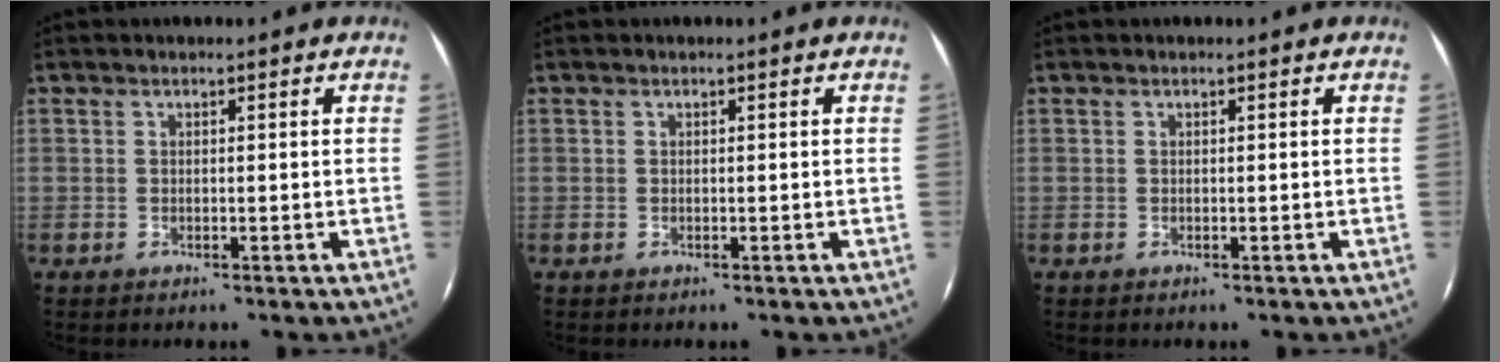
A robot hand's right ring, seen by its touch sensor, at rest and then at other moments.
{"total": 0.0}
{"total": 0.0}